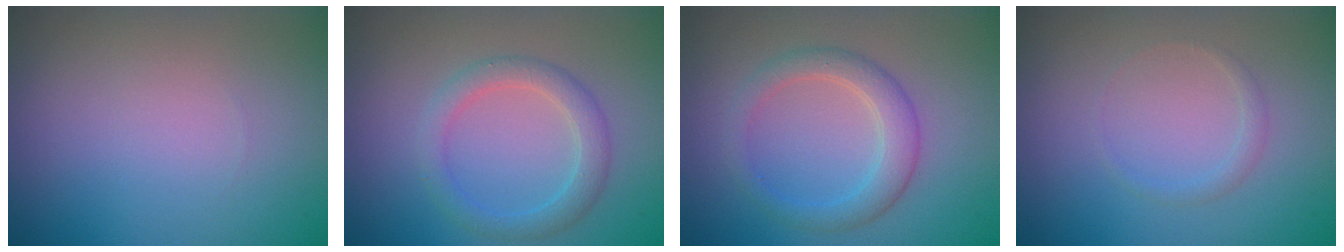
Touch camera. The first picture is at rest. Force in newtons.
{"total": 2.8, "press": 2.8, "slide": 0.1}
{"total": 3.3, "press": 3.2, "slide": 0.3}
{"total": 0.9, "press": 0.9, "slide": 0.1}